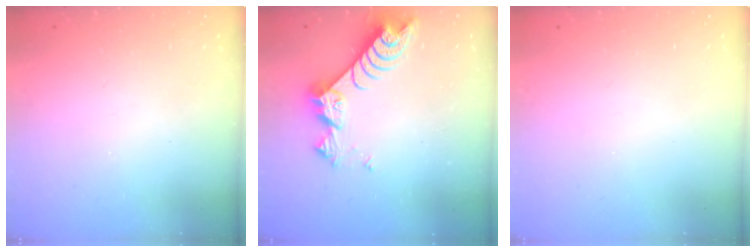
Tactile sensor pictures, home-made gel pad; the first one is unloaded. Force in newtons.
{"total": 7.9, "press": 7.9, "slide": 0.7}
{"total": 0.0}